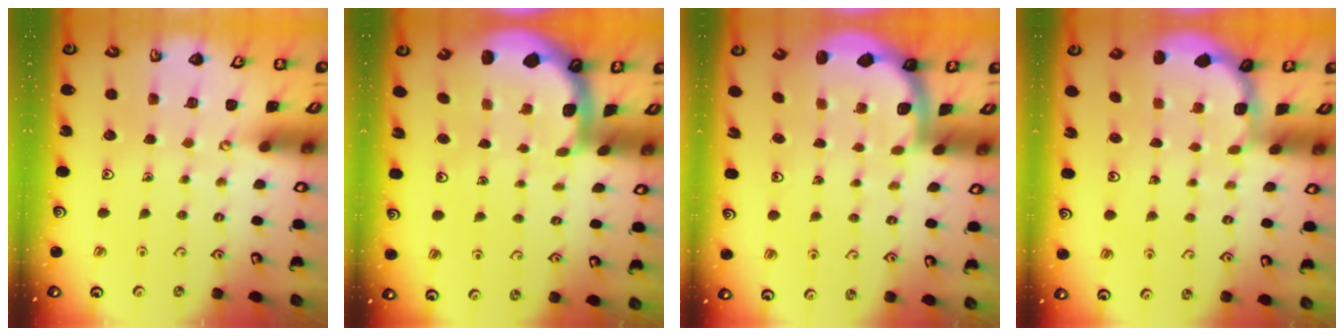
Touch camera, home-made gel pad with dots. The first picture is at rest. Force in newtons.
{"total": 1.6, "press": 1.6, "slide": 0.2}
{"total": 2.0, "press": 2.0, "slide": 0.5}
{"total": 1.9, "press": 1.8, "slide": 0.7}